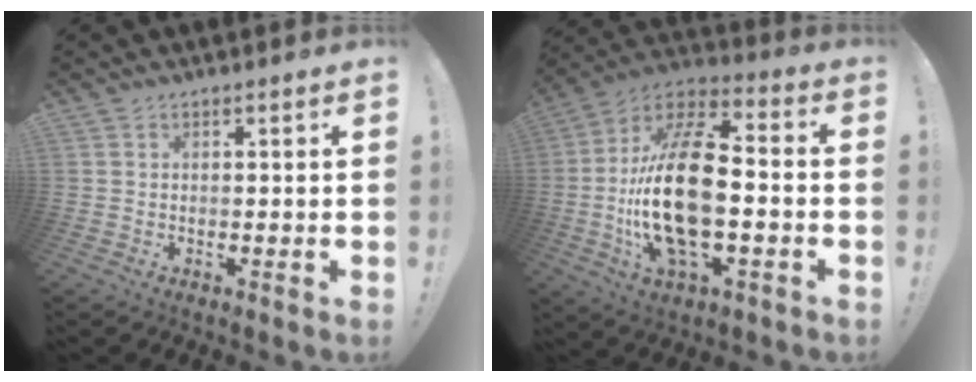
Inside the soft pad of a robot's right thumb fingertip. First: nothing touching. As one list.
[{"total": 23.9, "force": [-3.1, 10.8, 21.1], "torque": [-0.418, 0.015, -0.052]}]